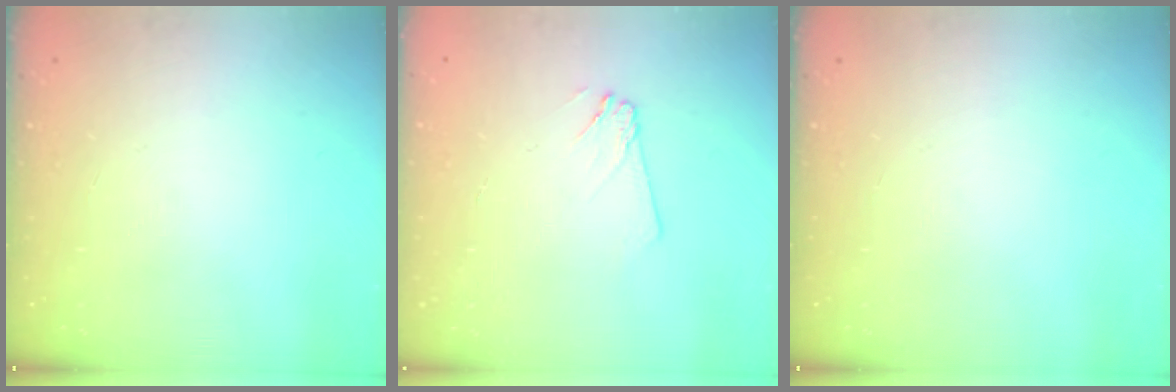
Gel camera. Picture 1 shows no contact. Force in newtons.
{"total": 3.0, "press": 3.0, "slide": 0.4}
{"total": 0.0}